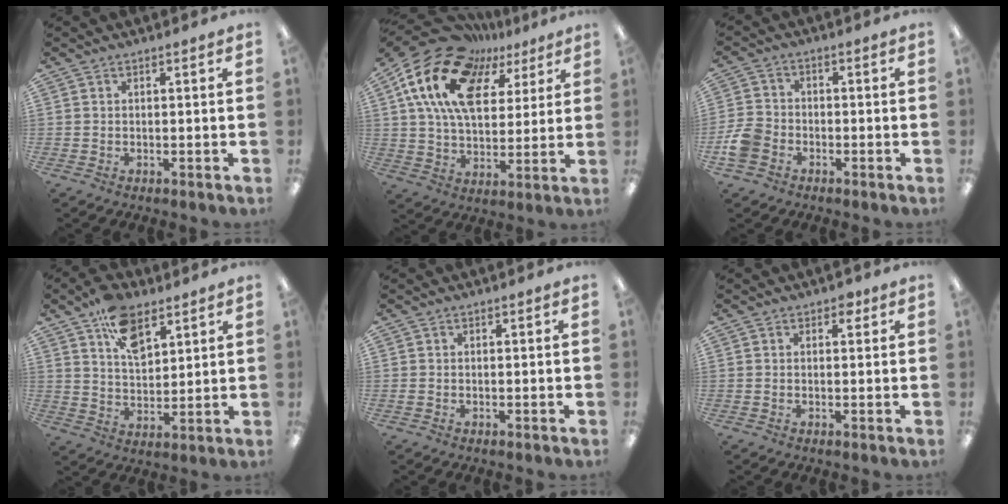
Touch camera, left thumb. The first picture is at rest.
{"total": 21.1, "force": [10.9, 13.1, 12.5], "torque": [-0.259, -0.046, 0.193]}
{"total": 6.6, "force": [-3.0, 4.9, 3.1], "torque": [-0.065, 0.019, -0.054]}
{"total": 11.4, "force": [6.8, 6.3, 6.7], "torque": [-0.106, -0.026, 0.122]}
{"total": 0.7, "force": [-0.1, 0.4, 0.5], "torque": [-0.008, 0.002, -0.004]}
{"total": 2.1, "force": [0.9, 1.2, 1.4], "torque": [-0.014, -0.002, 0.011]}